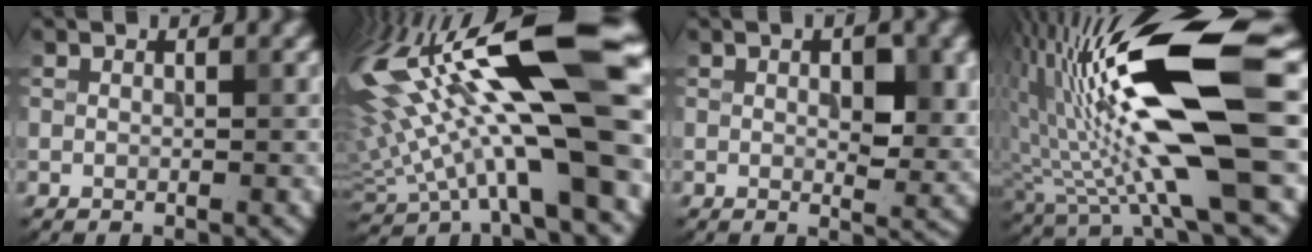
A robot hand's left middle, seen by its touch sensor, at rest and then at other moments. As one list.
[{"total": 18.3, "force": [3.8, 5.1, 17.1], "torque": [-0.296, 0.010, 0.072]}, {"total": 4.2, "force": [0.7, 1.9, 3.7], "torque": [-0.052, -0.004, 0.014]}, {"total": 15.1, "force": [2.7, 3.3, 14.5], "torque": [-0.264, 0.002, 0.045]}]